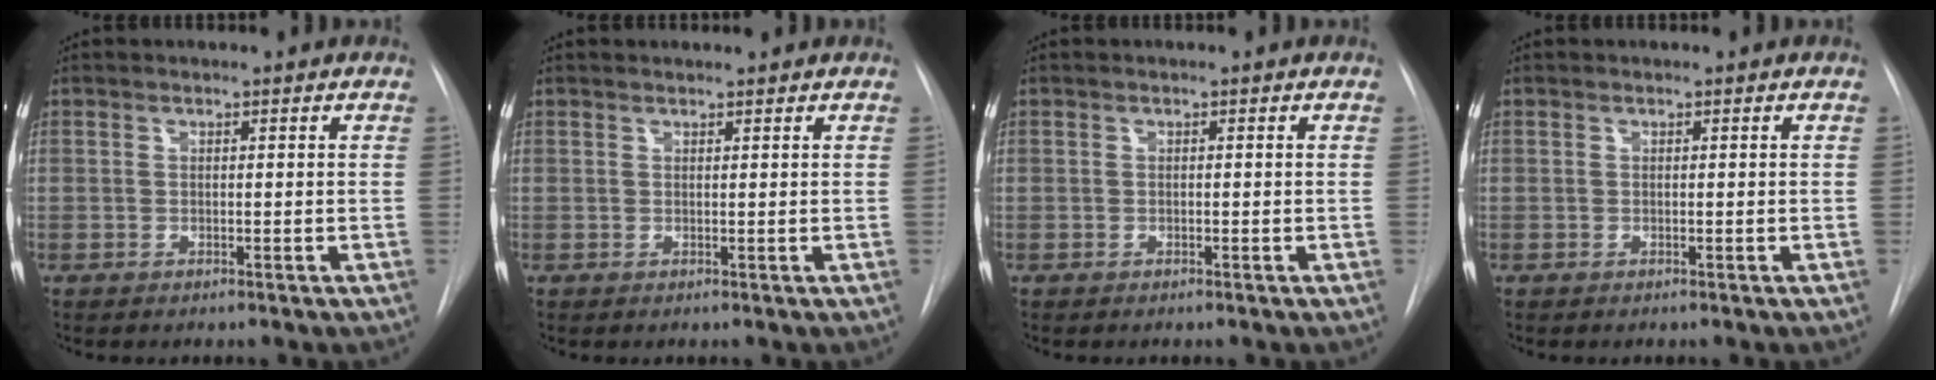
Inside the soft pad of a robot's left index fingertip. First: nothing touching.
{"total": 0.0}
{"total": 1.6, "force": [-1.6, -0.2, -0.3], "torque": [0.005, -0.004, -0.025]}
{"total": 0.0}